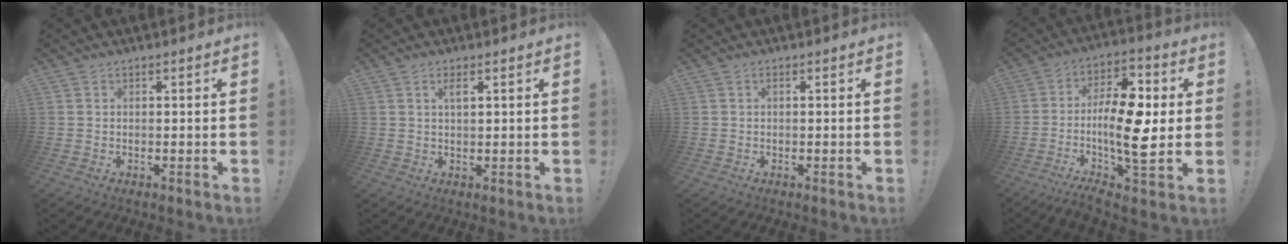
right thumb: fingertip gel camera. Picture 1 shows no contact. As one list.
[{"total": 2.1, "force": [1.0, 0.6, 1.8], "torque": [-0.030, -0.002, 0.013]}, {"total": 0.7, "force": [-0.2, -0.1, 0.6], "torque": [-0.013, 0.000, -0.003]}, {"total": 15.9, "force": [-1.2, 5.2, 15.0], "torque": [-0.272, -0.002, -0.029]}]